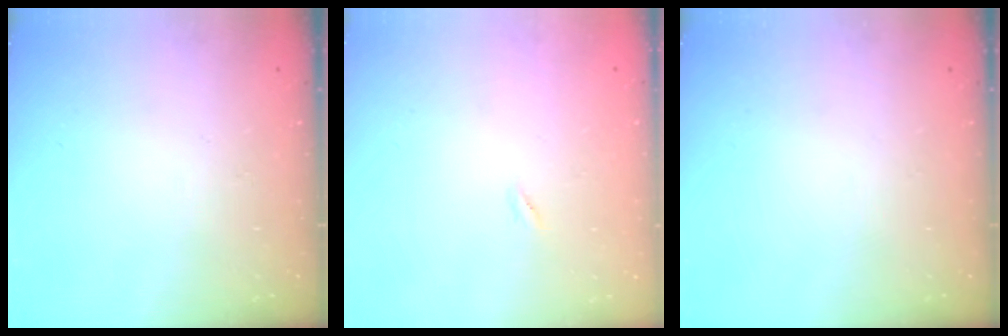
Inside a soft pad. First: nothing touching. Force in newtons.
{"total": 0.5, "press": 0.3, "slide": 0.4}
{"total": 0.0}